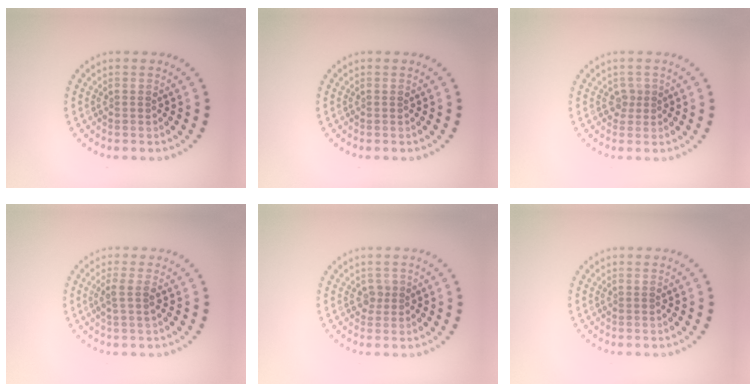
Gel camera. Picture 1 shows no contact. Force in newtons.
{"total": 0.0}
{"total": 1.2, "press": 0.9, "slide": 0.8}
{"total": 1.4, "press": 1.2, "slide": 0.8}
{"total": 1.1, "press": 0.9, "slide": 0.6}
{"total": 0.0}